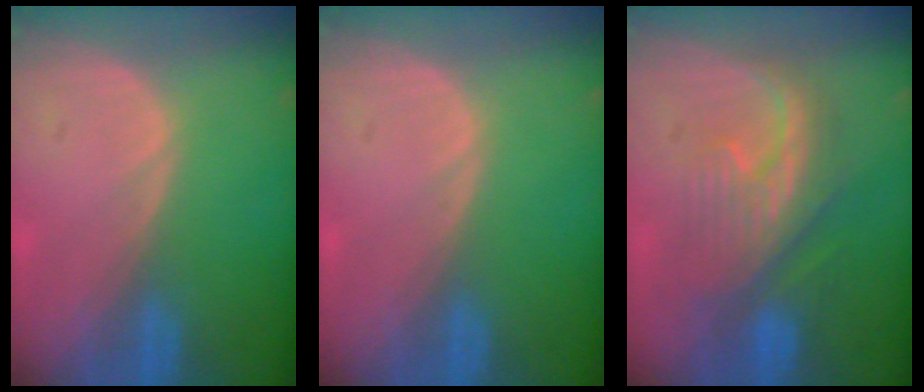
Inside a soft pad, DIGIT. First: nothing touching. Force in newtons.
{"total": 0.0}
{"total": 8.0, "press": 7.9, "slide": 1.2}